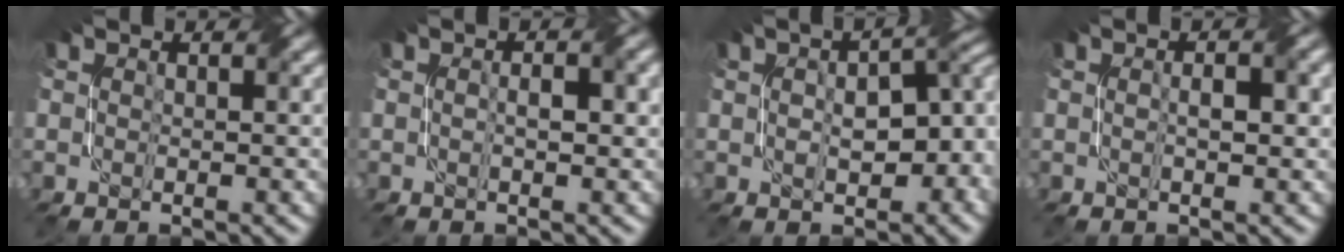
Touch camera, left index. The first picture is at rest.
{"total": 1.9, "force": [0.0, 0.6, 1.8], "torque": [-0.032, 0.004, -0.001]}
{"total": 8.8, "force": [-0.3, 5.1, 7.1], "torque": [-0.083, 0.005, 0.004]}
{"total": 2.1, "force": [0.1, 0.6, 2.1], "torque": [-0.032, 0.003, 0.000]}